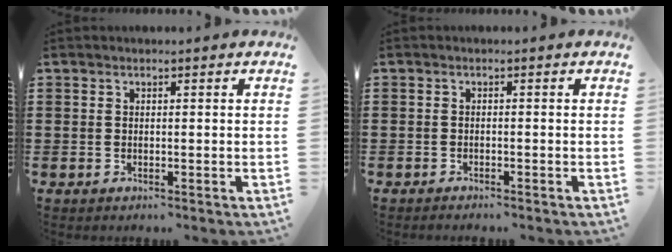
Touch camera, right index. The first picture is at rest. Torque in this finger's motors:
{"motor_torque": [-0.73, 1.40, -0.79, -0.18]}